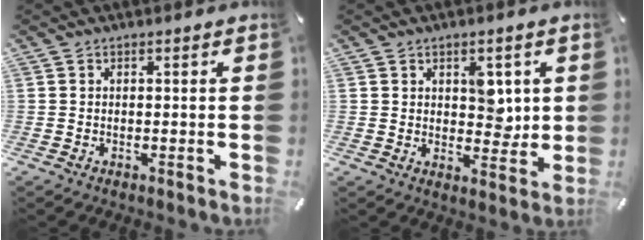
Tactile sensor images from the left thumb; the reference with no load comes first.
{"total": 6.2, "force": [2.1, 4.4, 3.7], "torque": [-0.033, -0.006, 0.030]}